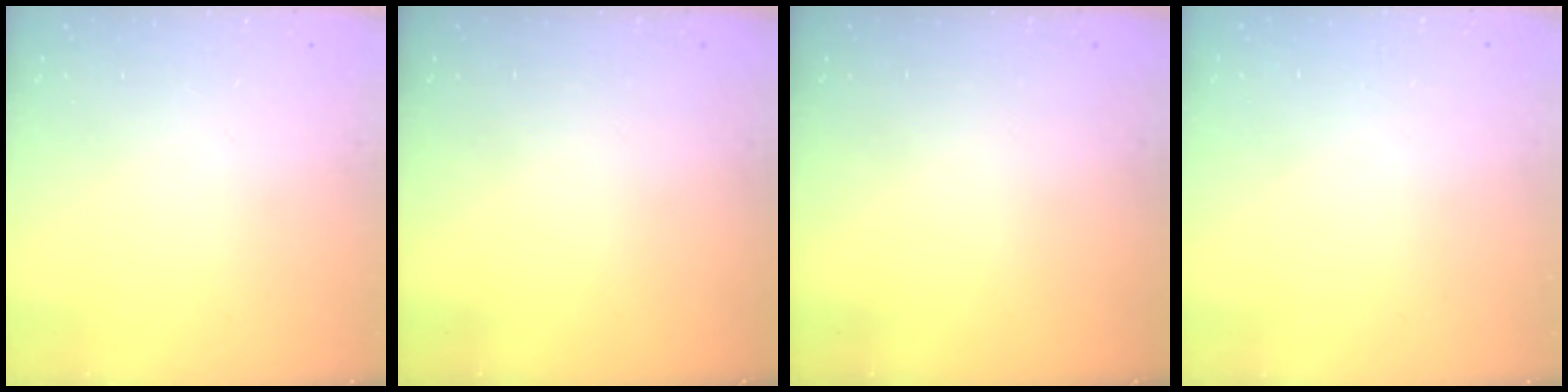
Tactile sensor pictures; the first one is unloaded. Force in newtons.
{"total": 0.0}
{"total": 0.0}
{"total": 2.7, "press": 2.7, "slide": 0.2}